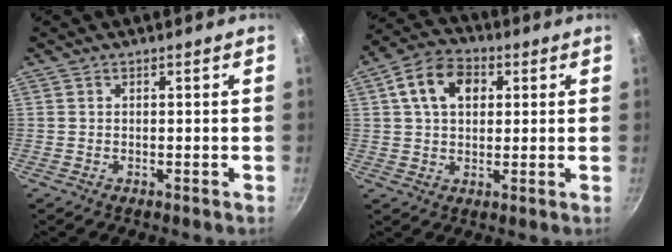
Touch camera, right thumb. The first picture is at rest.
{"total": 10.3, "force": [2.9, 7.3, 6.7], "torque": [-0.100, 0.011, 0.036]}